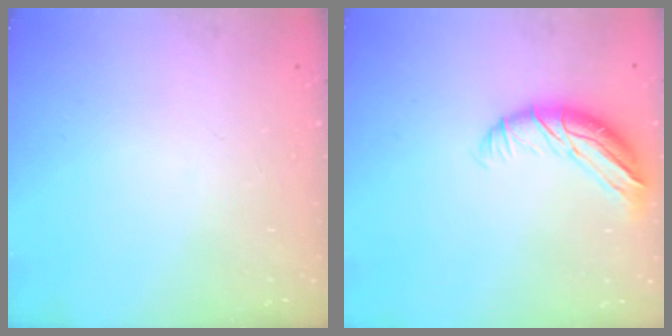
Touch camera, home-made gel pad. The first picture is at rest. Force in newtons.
{"total": 10.9, "press": 10.8, "slide": 1.3}